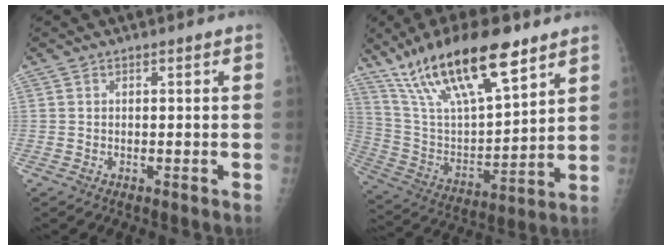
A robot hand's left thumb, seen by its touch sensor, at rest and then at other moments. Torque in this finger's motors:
{"motor_torque": [1.11, 1.12, 1.42, -1.35, 0.43]}